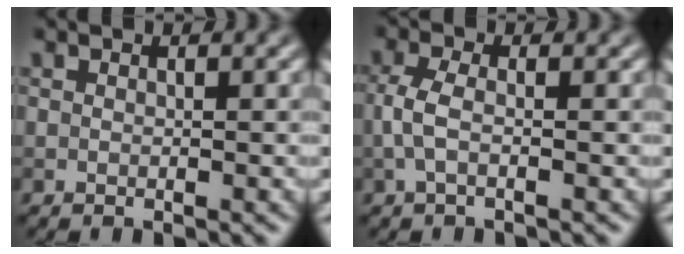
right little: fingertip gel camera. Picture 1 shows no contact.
{"total": 2.3, "force": [-0.4, 0.8, 2.1], "torque": [-0.050, 0.003, -0.013]}